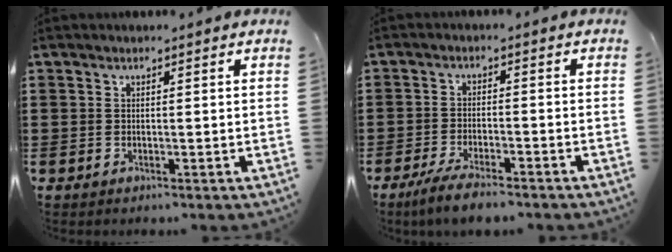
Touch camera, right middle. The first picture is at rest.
{"total": 4.1, "force": [-3.6, 0.3, 1.9], "torque": [-0.045, -0.006, -0.073]}